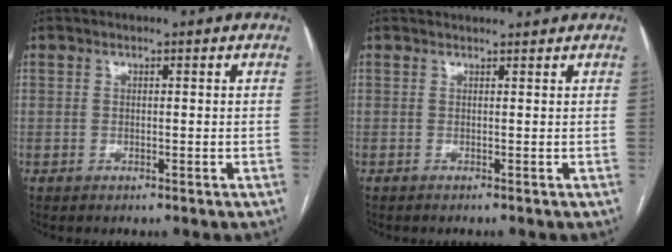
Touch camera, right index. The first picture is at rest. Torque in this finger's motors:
{"motor_torque": [-0.72, 0.10, -0.22, -0.04]}